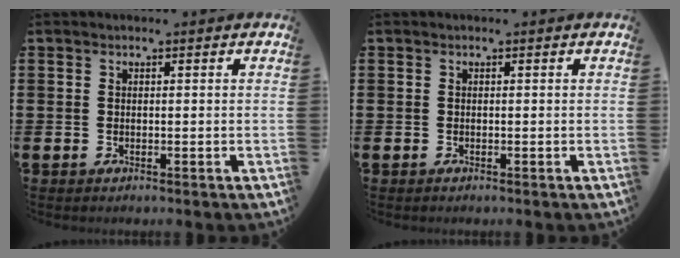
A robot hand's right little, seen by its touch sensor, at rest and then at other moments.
{"total": 0.0}